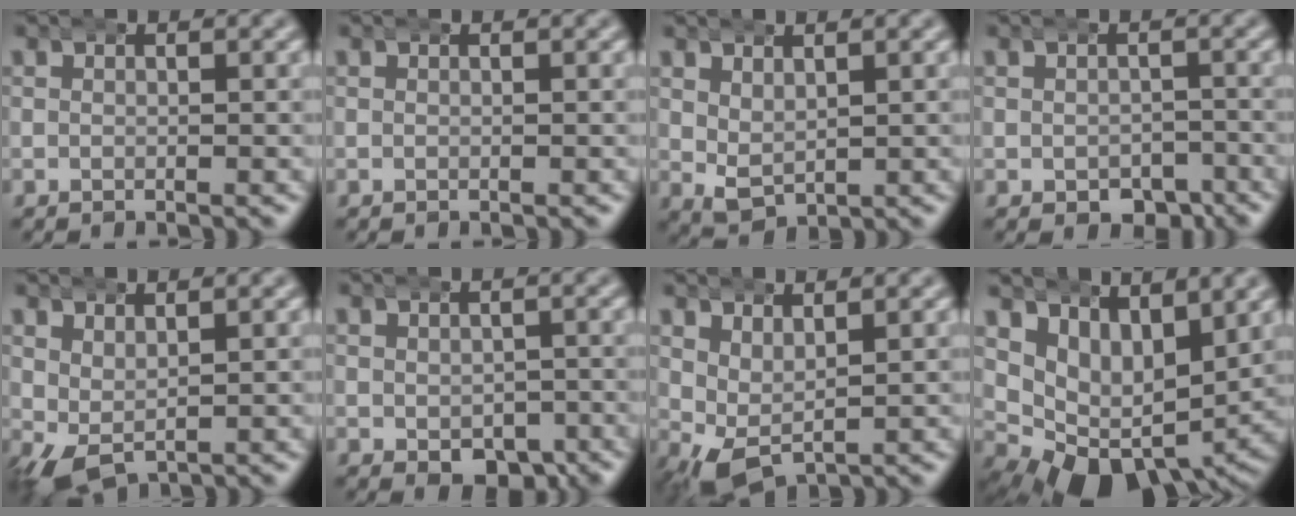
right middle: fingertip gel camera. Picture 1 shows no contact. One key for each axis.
{"total": 0.0}
{"total": 3.0, "fx": 0.5, "fy": 2.1, "fz": 2.1, "tx": -0.044, "ty": -0.021, "tz": 0.024}
{"total": 2.6, "fx": -1.9, "fy": 1.7, "fz": 0.5, "tx": 0.006, "ty": -0.008, "tz": -0.032}
{"total": 4.0, "fx": -0.7, "fy": 2.8, "fz": 2.8, "tx": -0.074, "ty": -0.032, "tz": 0.009}
{"total": 3.6, "fx": -2.3, "fy": 2.3, "fz": 1.7, "tx": -0.024, "ty": -0.020, "tz": -0.028}
{"total": 4.2, "fx": 0.2, "fy": 2.9, "fz": 3.0, "tx": -0.075, "ty": -0.029, "tz": 0.017}
{"total": 9.6, "fx": 0.7, "fy": 7.0, "fz": 6.5, "tx": -0.133, "ty": -0.038, "tz": 0.018}